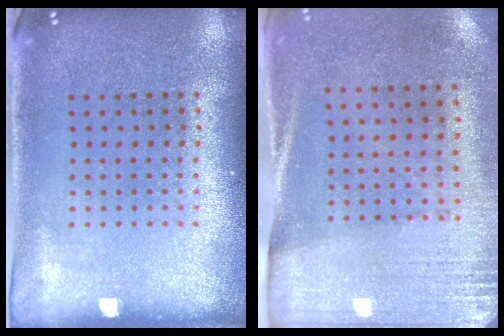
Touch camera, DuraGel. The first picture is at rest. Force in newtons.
{"total": 2.7, "press": 2.3, "slide": 1.4}